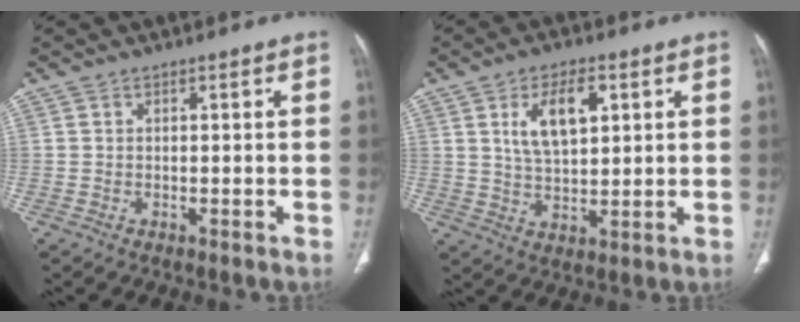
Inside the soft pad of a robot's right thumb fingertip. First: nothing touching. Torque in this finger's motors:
{"motor_torque": [0.00, 0.11, 0.42, -0.01, 0.22]}